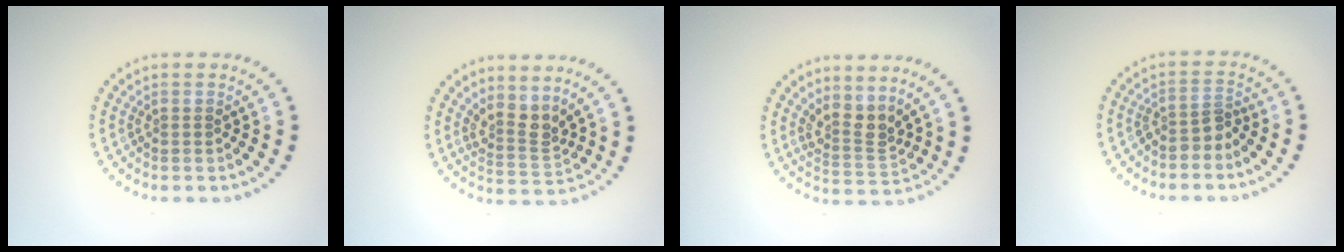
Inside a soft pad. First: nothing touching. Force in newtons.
{"total": 2.6, "press": 1.8, "slide": 1.9}
{"total": 2.8, "press": 2.0, "slide": 2.0}
{"total": 2.0, "press": 1.4, "slide": 1.4}